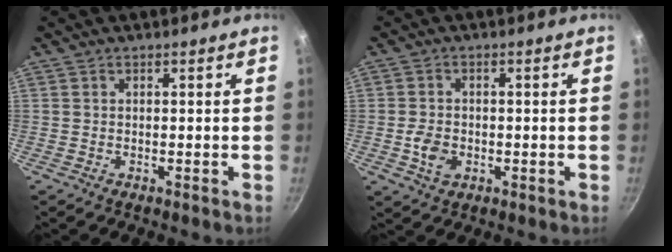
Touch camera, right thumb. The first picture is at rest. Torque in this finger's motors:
{"motor_torque": [0.73, 0.81, 0.29, 0.39, 0.03]}